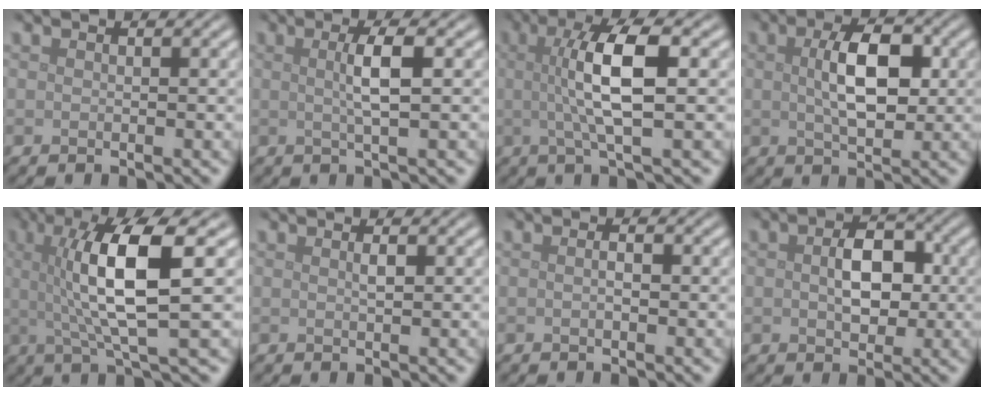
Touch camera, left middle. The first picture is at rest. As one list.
[{"total": 3.0, "force": [0.3, 0.5, 2.9], "torque": [-0.049, 0.006, 0.001]}, {"total": 6.3, "force": [0.5, 1.5, 6.1], "torque": [-0.111, 0.008, 0.007]}, {"total": 5.3, "force": [0.7, 2.6, 4.6], "torque": [-0.087, 0.004, 0.011]}, {"total": 8.3, "force": [1.2, 1.8, 8.0], "torque": [-0.129, 0.004, 0.021]}, {"total": 0.7, "force": [0.2, 0.1, 0.7], "torque": [-0.013, 0.002, 0.003]}, {"total": 0.8, "force": [-0.1, 0.3, 0.8], "torque": [-0.013, -0.003, -0.002]}, {"total": 4.3, "force": [0.1, 2.7, 3.3], "torque": [-0.061, 0.000, 0.000]}]